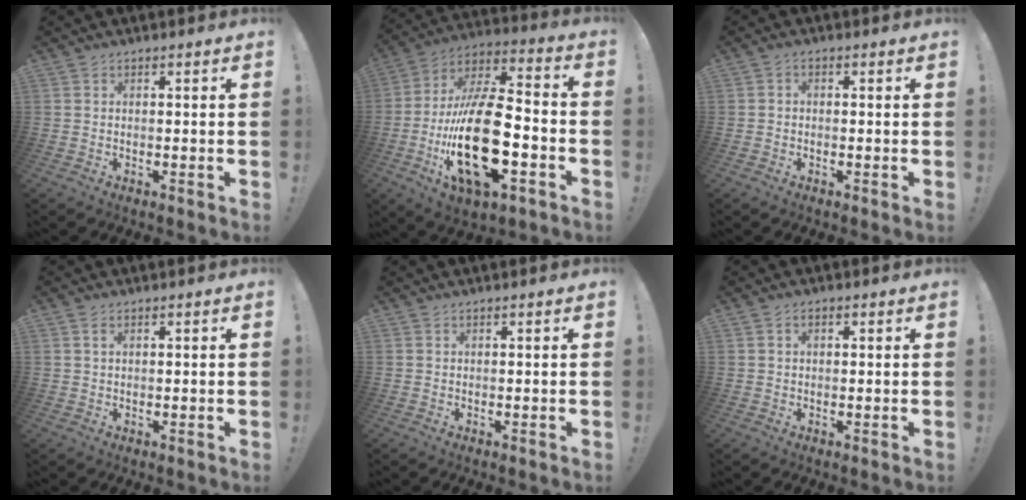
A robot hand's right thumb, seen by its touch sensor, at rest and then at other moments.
{"total": 27.3, "force": [-7.0, 11.7, 23.6], "torque": [-0.463, 0.035, -0.115]}
{"total": 1.3, "force": [-1.0, 0.6, 0.6], "torque": [-0.017, 0.007, -0.016]}
{"total": 1.6, "force": [0.8, 0.7, 1.2], "torque": [-0.020, 0.000, 0.013]}
{"total": 0.0}
{"total": 1.3, "force": [0.2, 1.0, 0.9], "torque": [-0.011, 0.002, 0.002]}